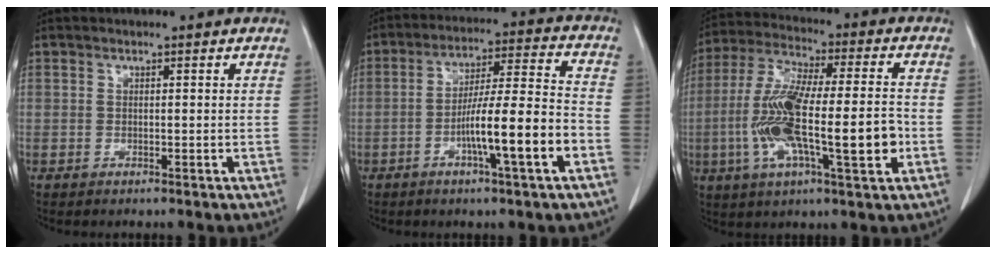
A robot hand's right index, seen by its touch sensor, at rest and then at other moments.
{"total": 12.7, "force": [-4.6, 0.1, 11.8], "torque": [-0.201, 0.007, -0.077]}
{"total": 17.4, "force": [-3.4, 3.1, 16.8], "torque": [-0.318, 0.003, -0.057]}